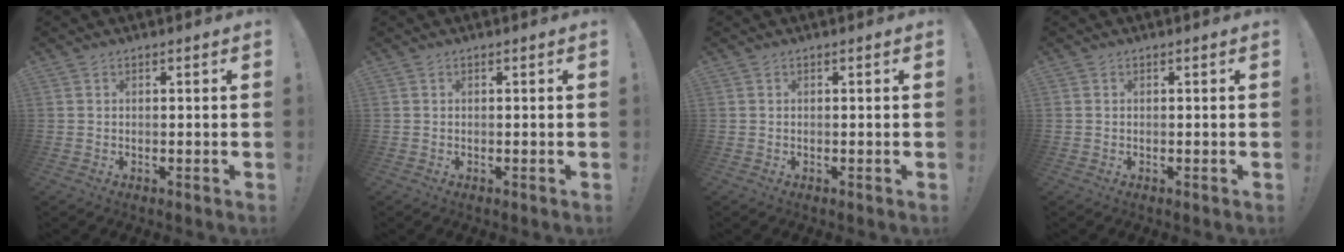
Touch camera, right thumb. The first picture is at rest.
{"total": 0.0}
{"total": 0.0}
{"total": 0.0}